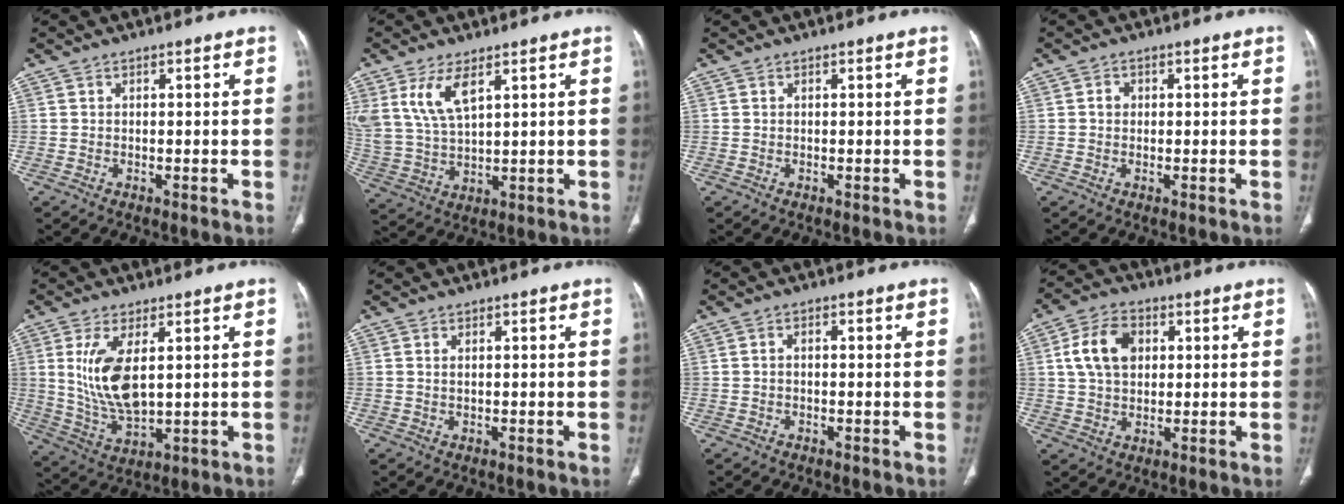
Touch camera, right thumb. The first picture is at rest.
{"total": 9.5, "force": [4.8, 4.1, 7.1], "torque": [-0.151, -0.015, 0.110]}
{"total": 0.0}
{"total": 1.5, "force": [0.1, 1.3, 0.7], "torque": [-0.006, 0.004, 0.001]}
{"total": 11.5, "force": [2.5, 5.2, 9.9], "torque": [-0.198, -0.021, 0.064]}
{"total": 0.7, "force": [0.3, 0.3, 0.6], "torque": [-0.013, 0.002, 0.008]}
{"total": 1.1, "force": [-0.1, 0.7, 0.9], "torque": [-0.013, 0.006, -0.004]}
{"total": 9.8, "force": [2.3, 6.9, 6.6], "torque": [-0.110, 0.007, 0.040]}